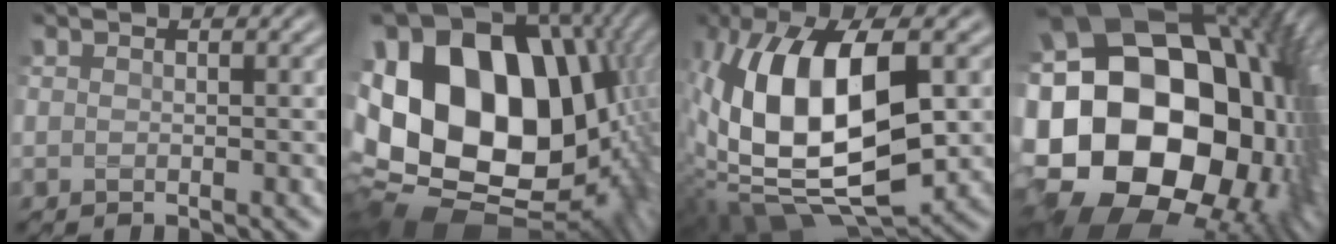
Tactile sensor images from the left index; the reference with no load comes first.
{"total": 21.5, "force": [1.2, 15.3, 15.1], "torque": [-0.282, -0.006, 0.052]}
{"total": 15.4, "force": [1.1, 7.6, 13.3], "torque": [-0.263, 0.001, 0.018]}
{"total": 23.2, "force": [-1.0, 16.7, 16.2], "torque": [-0.295, -0.019, -0.029]}